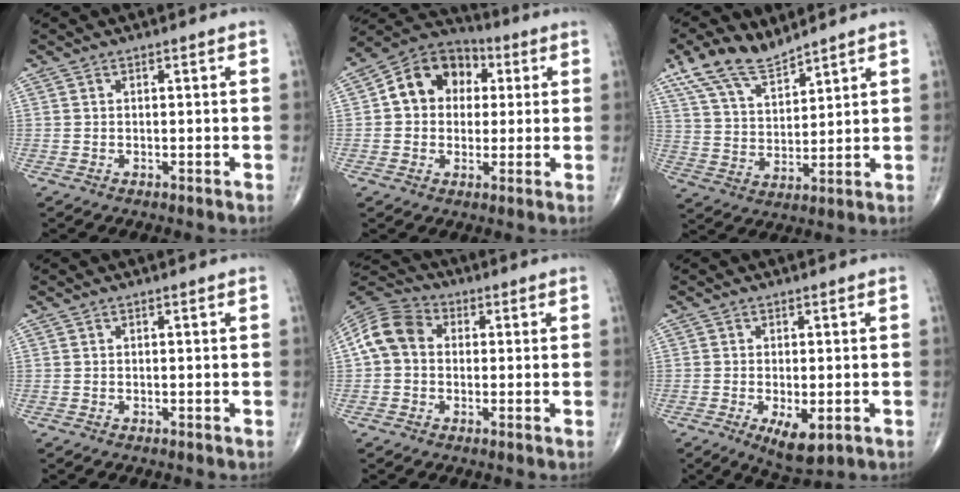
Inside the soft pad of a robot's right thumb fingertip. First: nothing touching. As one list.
[{"total": 12.5, "force": [2.2, 10.0, 7.1], "torque": [-0.082, 0.022, 0.025]}, {"total": 10.4, "force": [8.0, 3.9, 5.4], "torque": [-0.094, -0.033, 0.166]}, {"total": 0.0}, {"total": 9.2, "force": [0.7, 7.4, 5.5], "torque": [-0.101, 0.030, -0.001]}, {"total": 6.2, "force": [-2.0, 2.6, 5.2], "torque": [-0.083, -0.014, -0.025]}]